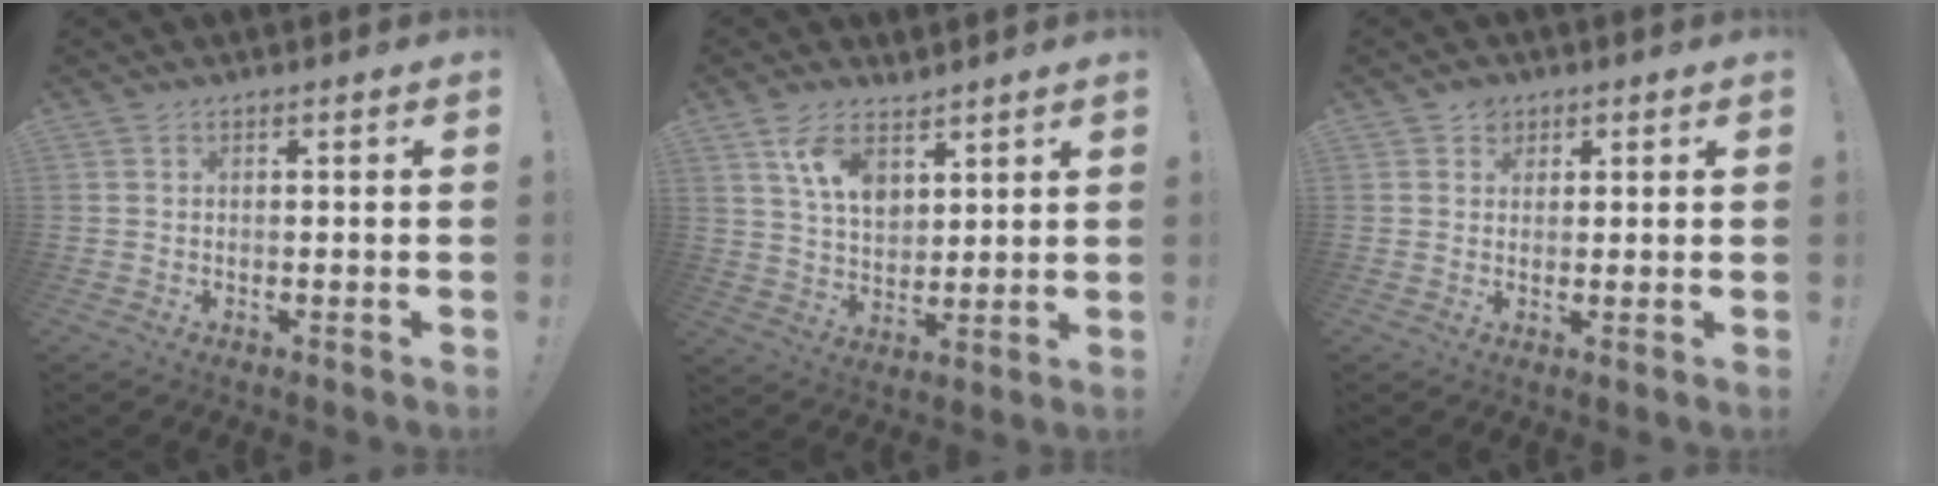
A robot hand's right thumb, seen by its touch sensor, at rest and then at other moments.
{"total": 10.3, "force": [6.5, 5.7, 5.6], "torque": [-0.104, -0.031, 0.126]}
{"total": 3.2, "force": [1.8, 2.6, 0.4], "torque": [-0.002, -0.004, 0.031]}